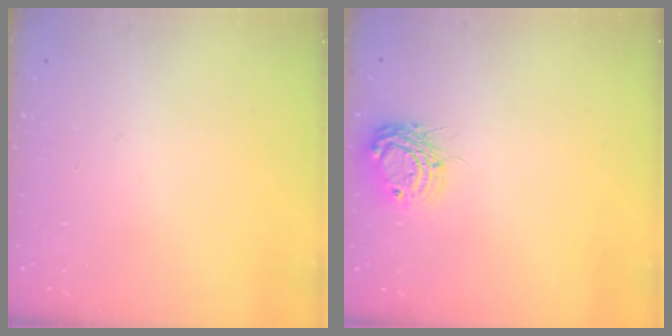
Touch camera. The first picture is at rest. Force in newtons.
{"total": 9.2, "press": 9.2, "slide": 0.7}